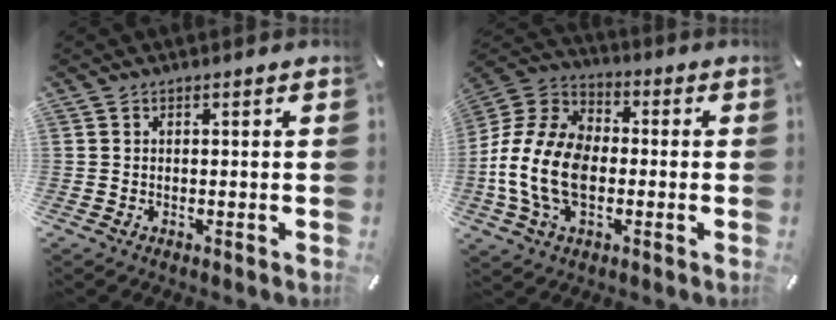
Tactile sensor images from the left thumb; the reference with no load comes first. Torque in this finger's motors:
{"motor_torque": [0.27, 1.93, 1.90, 0.87, 0.27]}